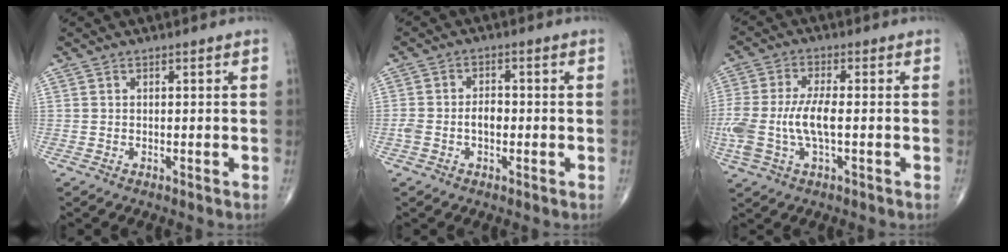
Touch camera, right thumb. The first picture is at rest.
{"total": 4.1, "force": [-0.8, 2.5, 3.1], "torque": [-0.063, 0.017, -0.016]}
{"total": 10.3, "force": [-1.2, 4.0, 9.5], "torque": [-0.231, 0.008, -0.022]}